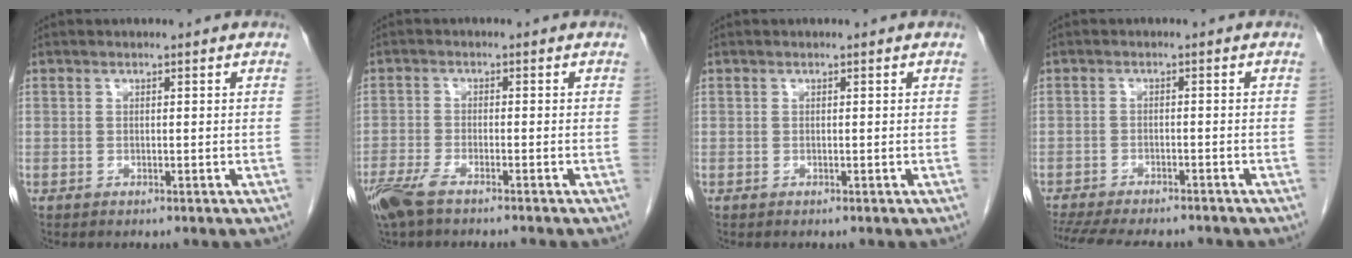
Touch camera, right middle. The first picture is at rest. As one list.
[{"total": 6.2, "force": [-4.9, 1.0, 3.8], "torque": [-0.073, -0.013, -0.090]}, {"total": 0.0}, {"total": 14.2, "force": [-12.3, 3.9, 6.0], "torque": [-0.136, -0.014, -0.168]}]